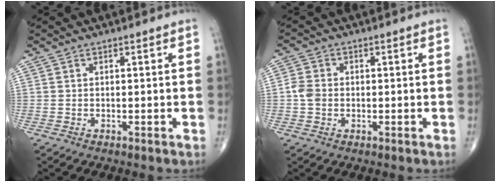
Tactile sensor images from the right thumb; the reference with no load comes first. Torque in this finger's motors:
{"motor_torque": [-0.59, 0.27, 0.11, -0.06, 0.08]}